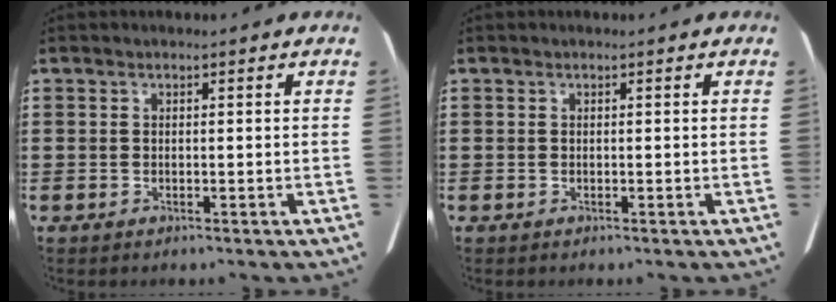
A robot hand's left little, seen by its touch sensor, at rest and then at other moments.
{"total": 0.0}